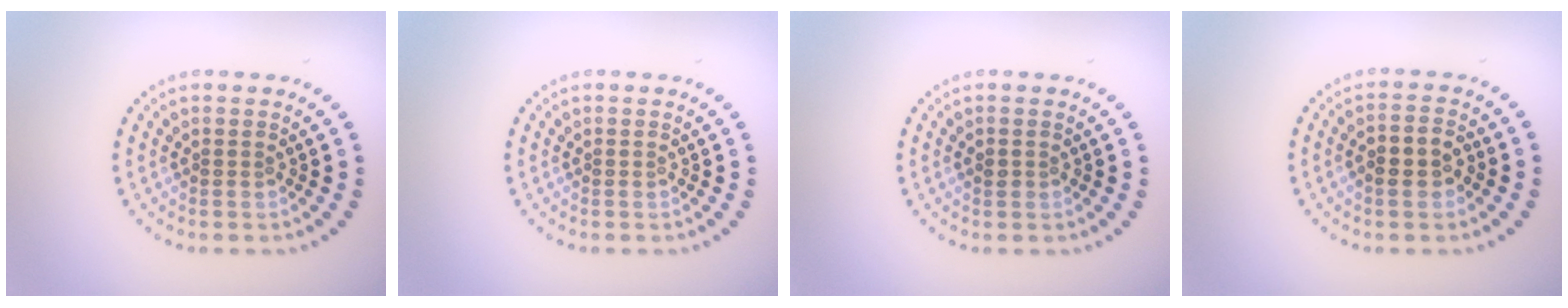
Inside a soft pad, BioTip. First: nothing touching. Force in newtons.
{"total": 0.0}
{"total": 0.7, "press": 0.7, "slide": 0.1}
{"total": 2.7, "press": 2.6, "slide": 0.7}